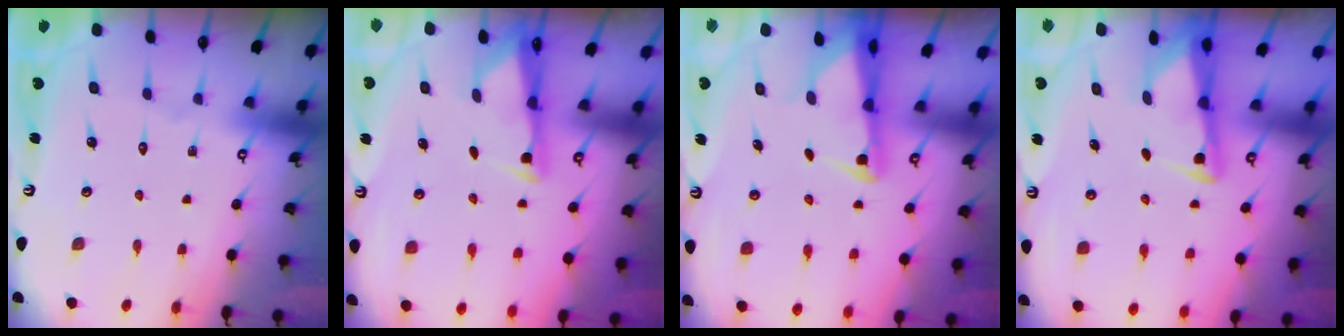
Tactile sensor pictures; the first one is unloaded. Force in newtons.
{"total": 2.7, "press": 2.7, "slide": 0.4}
{"total": 2.9, "press": 2.9, "slide": 0.4}
{"total": 2.9, "press": 2.9, "slide": 0.4}